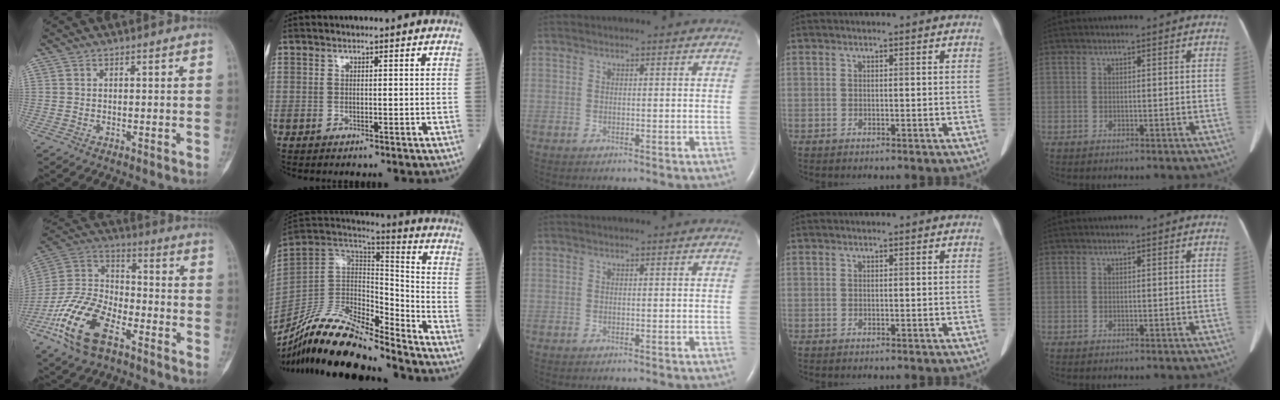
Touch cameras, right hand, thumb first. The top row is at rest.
{"thumb": {"total": 18.0, "force": [-9.3, 9.0, 12.5], "torque": [-0.253, 0.049, -0.183]}, "index": {"total": 19.7, "force": [-16.8, 3.7, 9.6], "torque": [-0.191, 0.018, -0.313]}}